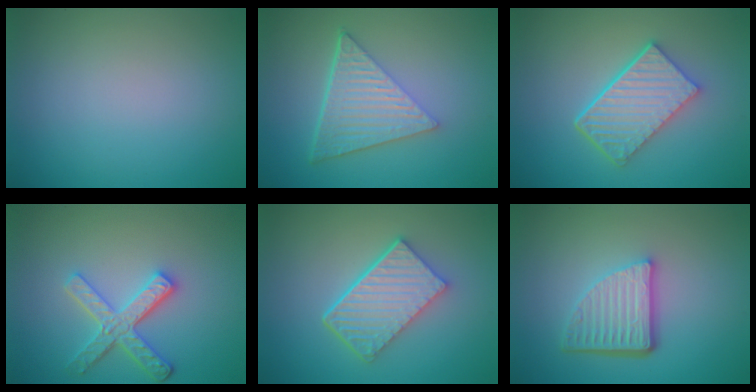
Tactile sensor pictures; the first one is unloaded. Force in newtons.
{"total": 6.7, "press": 4.5, "slide": 5.0}
{"total": 5.9, "press": 4.3, "slide": 4.1}
{"total": 3.7, "press": 3.2, "slide": 1.7}
{"total": 5.9, "press": 4.3, "slide": 4.1}
{"total": 5.2, "press": 3.6, "slide": 3.7}